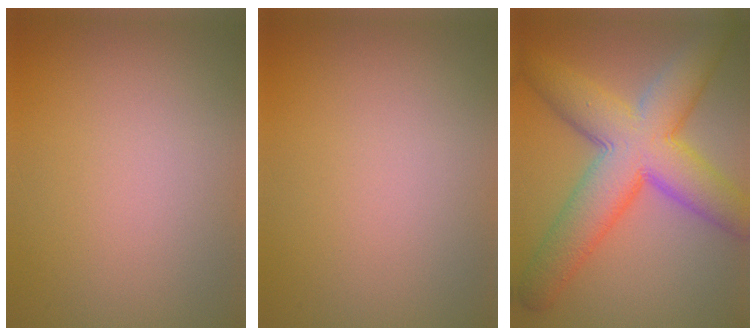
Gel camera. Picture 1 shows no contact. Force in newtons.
{"total": 0.0}
{"total": 10.7, "press": 10.7, "slide": 0.3}